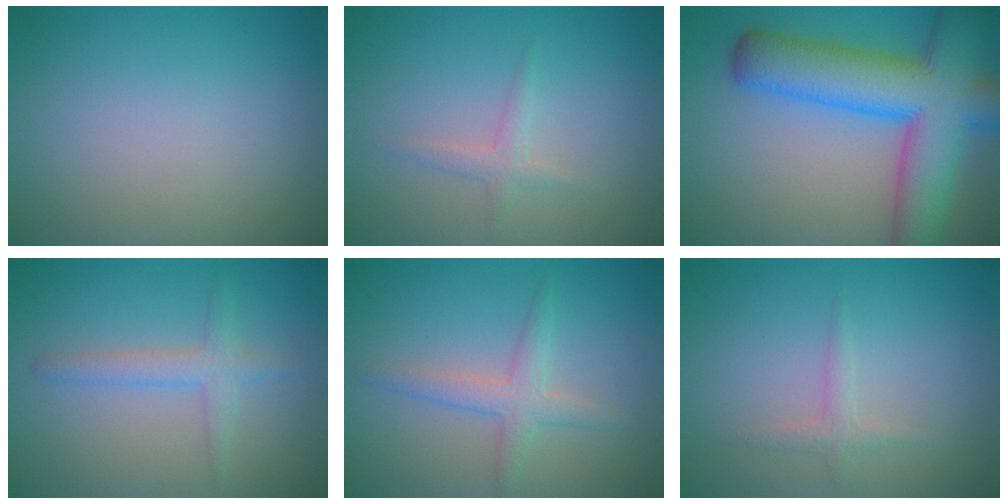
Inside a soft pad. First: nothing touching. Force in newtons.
{"total": 1.3, "press": 1.3, "slide": 0.0}
{"total": 12.0, "press": 12.0, "slide": 0.4}
{"total": 2.3, "press": 2.3, "slide": 0.1}
{"total": 2.5, "press": 2.5, "slide": 0.0}
{"total": 1.3, "press": 1.3, "slide": 0.0}